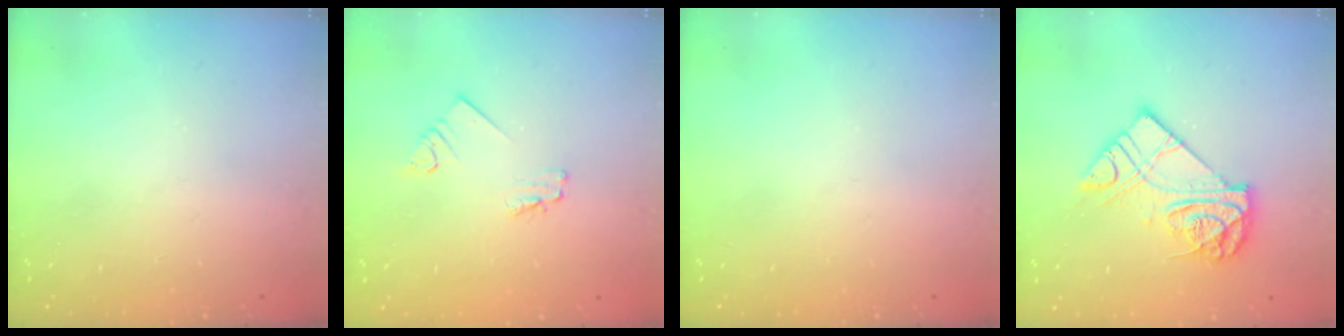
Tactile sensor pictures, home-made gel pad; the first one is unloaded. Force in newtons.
{"total": 1.6, "press": 1.5, "slide": 0.2}
{"total": 0.0}
{"total": 13.6, "press": 13.6, "slide": 1.1}